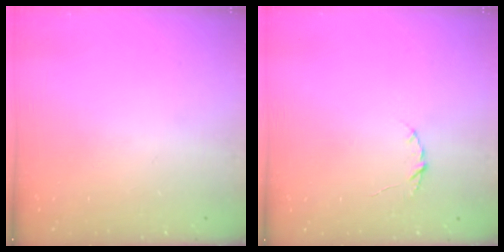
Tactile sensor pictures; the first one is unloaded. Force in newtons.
{"total": 3.9, "press": 3.9, "slide": 0.5}